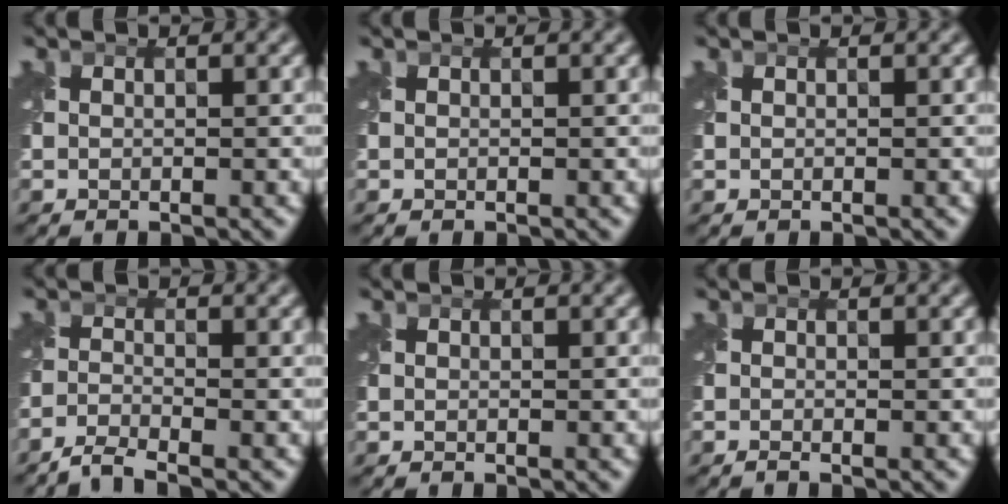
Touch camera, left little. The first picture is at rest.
{"total": 0.0}
{"total": 0.0}
{"total": 2.7, "force": [-2.5, 0.2, 1.1], "torque": [-0.022, -0.006, -0.063]}
{"total": 0.0}
{"total": 0.7, "force": [-0.5, 0.0, 0.4], "torque": [-0.006, -0.011, -0.015]}